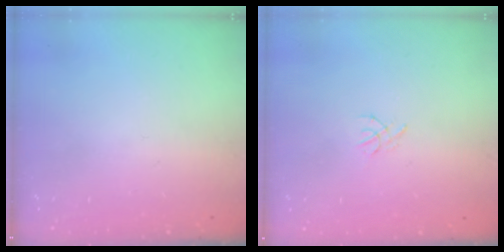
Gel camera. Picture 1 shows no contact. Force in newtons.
{"total": 0.8, "press": 0.7, "slide": 0.3}